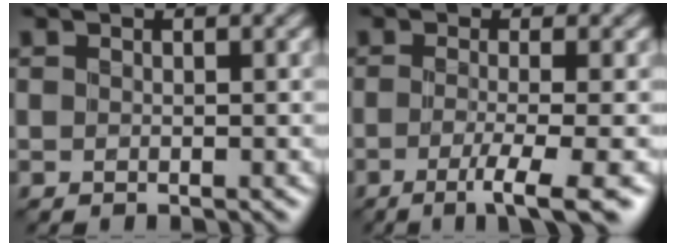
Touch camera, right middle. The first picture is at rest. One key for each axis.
{"total": 4.4, "fx": -1.8, "fy": 0.7, "fz": 4.0, "tx": -0.062, "ty": -0.006, "tz": -0.037}